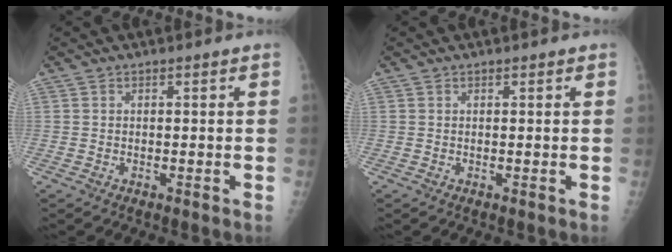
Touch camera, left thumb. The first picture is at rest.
{"total": 0.0}